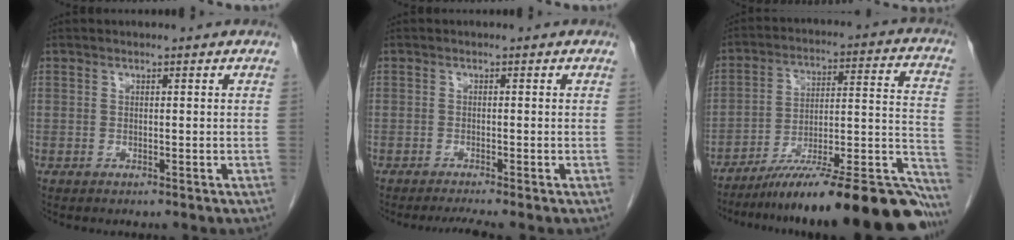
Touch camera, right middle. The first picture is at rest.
{"total": 2.5, "force": [-2.1, -0.7, 1.2], "torque": [-0.025, -0.009, -0.037]}
{"total": 26.4, "force": [-22.6, 1.1, 13.7], "torque": [-0.106, 0.015, -0.331]}